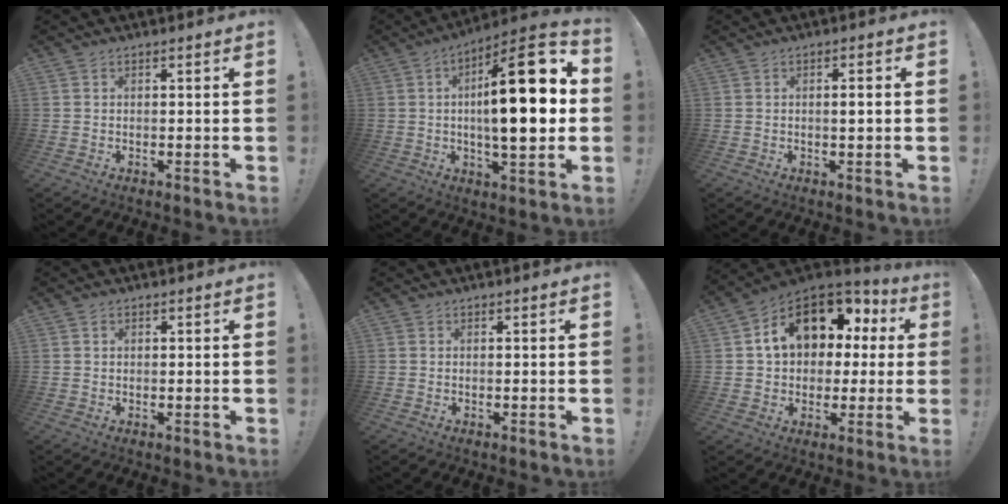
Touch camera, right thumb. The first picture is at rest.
{"total": 21.9, "force": [2.0, 6.6, 20.8], "torque": [-0.309, -0.013, 0.018]}
{"total": 2.1, "force": [0.1, 0.2, 2.1], "torque": [-0.027, -0.003, -0.004]}
{"total": 0.8, "force": [0.5, 0.6, 0.0], "torque": [0.009, -0.003, 0.009]}
{"total": 0.0}
{"total": 15.7, "force": [6.1, 10.8, 9.6], "torque": [-0.156, -0.020, 0.114]}